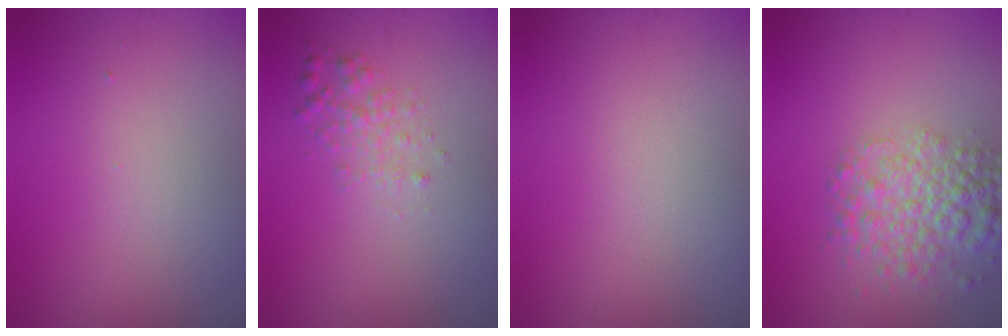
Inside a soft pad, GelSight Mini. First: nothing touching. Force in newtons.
{"total": 1.7, "press": 1.7, "slide": 0.0}
{"total": 0.0}
{"total": 4.2, "press": 4.2, "slide": 0.1}